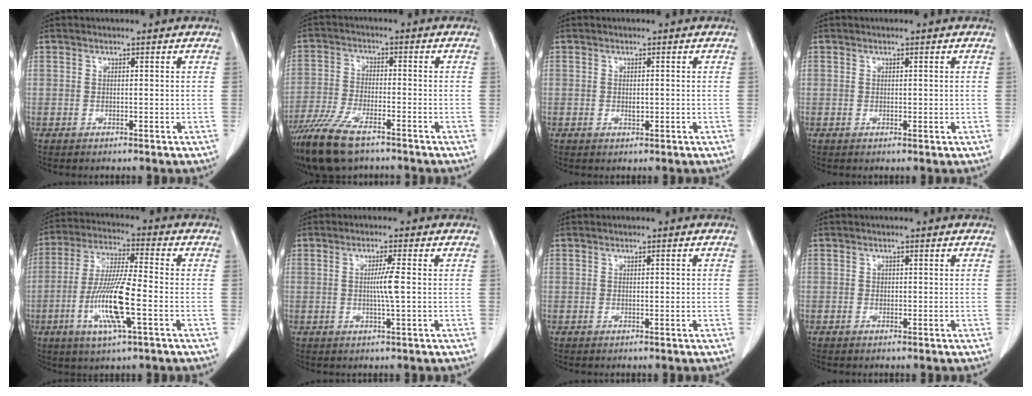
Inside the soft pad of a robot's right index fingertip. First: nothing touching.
{"total": 11.9, "force": [-8.6, 3.4, 7.4], "torque": [-0.144, -0.024, -0.154]}
{"total": 1.0, "force": [0.0, 0.5, 0.8], "torque": [-0.016, 0.000, 0.004]}
{"total": 0.6, "force": [0.2, 0.4, 0.3], "torque": [-0.002, 0.001, 0.006]}
{"total": 12.4, "force": [-3.6, 1.1, 11.8], "torque": [-0.239, -0.011, -0.069]}
{"total": 3.5, "force": [0.0, -0.6, 3.4], "torque": [-0.064, -0.004, -0.001]}
{"total": 0.5, "force": [0.0, 0.0, 0.5], "torque": [-0.009, 0.000, 0.002]}
{"total": 0.5, "force": [0.1, 0.5, 0.1], "torque": [0.003, 0.004, 0.004]}